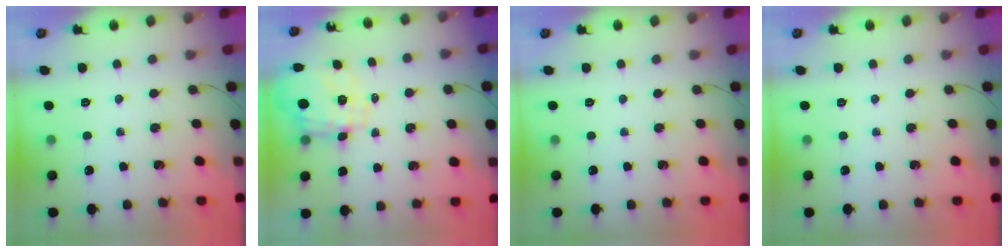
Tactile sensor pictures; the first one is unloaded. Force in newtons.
{"total": 3.5, "press": 3.2, "slide": 1.4}
{"total": 0.0}
{"total": 0.0}